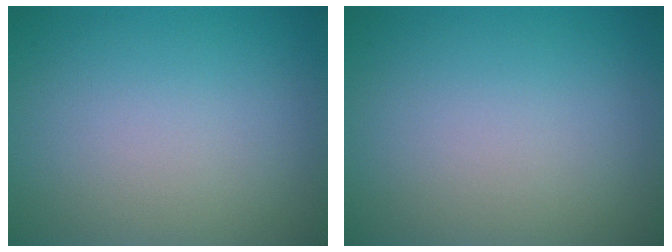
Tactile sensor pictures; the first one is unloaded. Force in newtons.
{"total": 0.0}